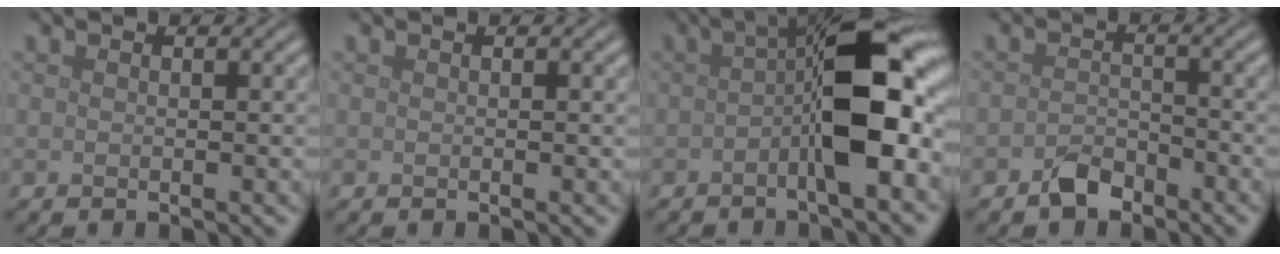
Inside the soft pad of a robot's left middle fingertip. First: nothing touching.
{"total": 0.0}
{"total": 9.2, "force": [-0.9, 2.9, 8.6], "torque": [-0.126, 0.014, -0.023]}
{"total": 2.5, "force": [-1.9, 1.3, 0.9], "torque": [-0.014, 0.007, -0.037]}